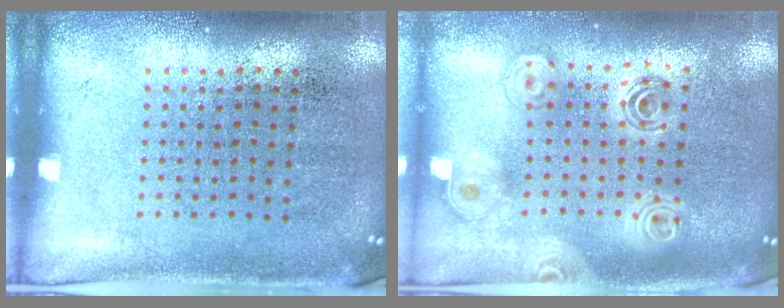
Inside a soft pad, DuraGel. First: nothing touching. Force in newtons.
{"total": 2.0, "press": 1.7, "slide": 1.1}